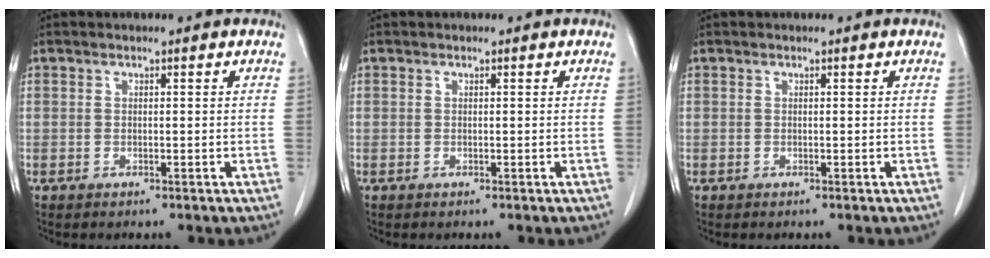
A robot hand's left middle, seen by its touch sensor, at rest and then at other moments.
{"total": 0.0}
{"total": 0.0}